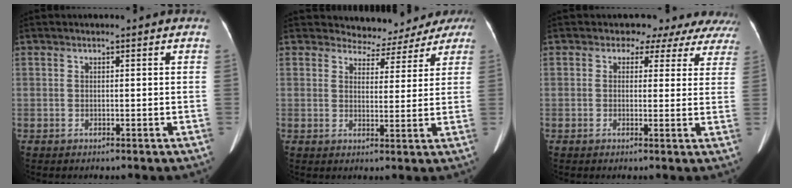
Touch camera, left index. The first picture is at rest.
{"total": 7.2, "force": [6.5, 3.0, -0.4], "torque": [0.016, 0.005, 0.064]}
{"total": 9.7, "force": [8.3, 4.8, 1.5], "torque": [0.013, 0.005, 0.060]}